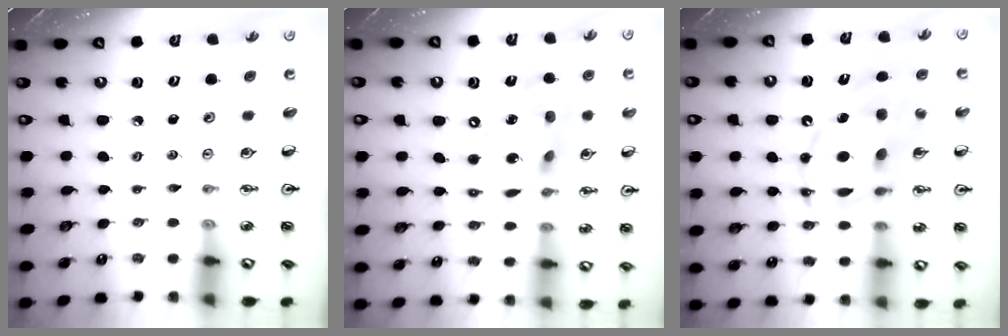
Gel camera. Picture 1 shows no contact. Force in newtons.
{"total": 15.6, "press": 15.6, "slide": 1.2}
{"total": 14.9, "press": 14.8, "slide": 1.3}